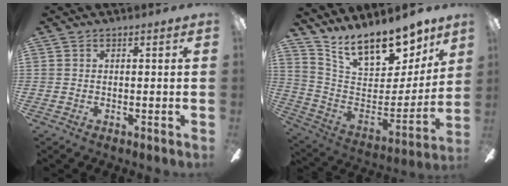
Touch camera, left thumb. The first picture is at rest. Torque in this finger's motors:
{"motor_torque": [0.16, 0.02, 0.68, -1.86, 0.14]}